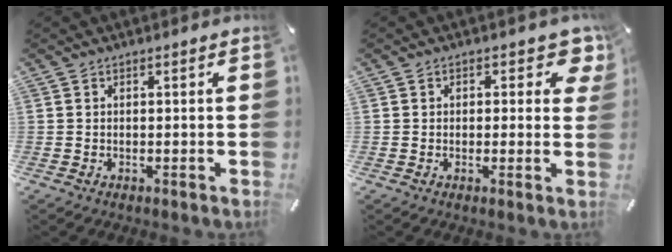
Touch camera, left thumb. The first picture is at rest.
{"total": 4.7, "force": [2.2, 2.8, 3.0], "torque": [-0.018, -0.011, 0.030]}